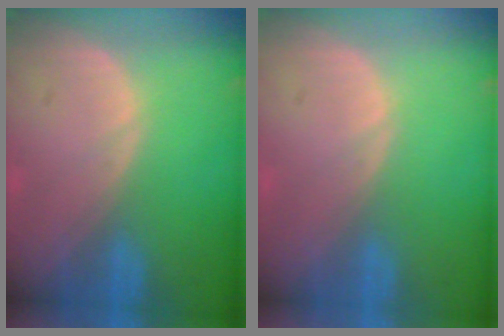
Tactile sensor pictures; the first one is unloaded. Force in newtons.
{"total": 0.0}